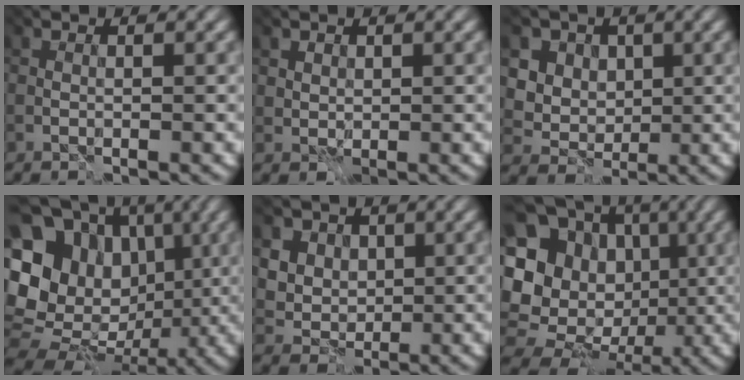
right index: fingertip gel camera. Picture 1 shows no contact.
{"total": 1.5, "force": [1.2, 0.8, -0.2], "torque": [-0.004, -0.013, 0.030]}
{"total": 6.4, "force": [2.9, 5.4, 1.8], "torque": [-0.040, 0.000, 0.048]}
{"total": 19.5, "force": [4.3, 16.6, 9.4], "torque": [-0.201, 0.032, 0.066]}
{"total": 6.2, "force": [3.1, 5.0, 1.8], "torque": [-0.043, 0.004, 0.049]}
{"total": 17.8, "force": [1.2, 16.2, 7.3], "torque": [-0.180, 0.026, 0.008]}